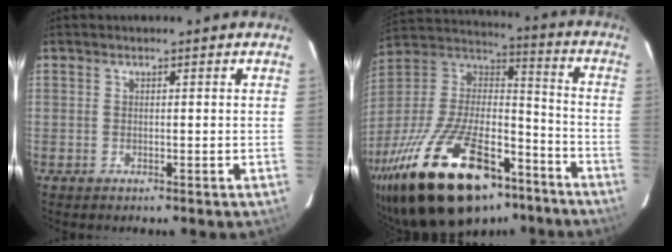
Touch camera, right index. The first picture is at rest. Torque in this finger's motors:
{"motor_torque": [2.14, 0.00, 1.05, 0.21]}